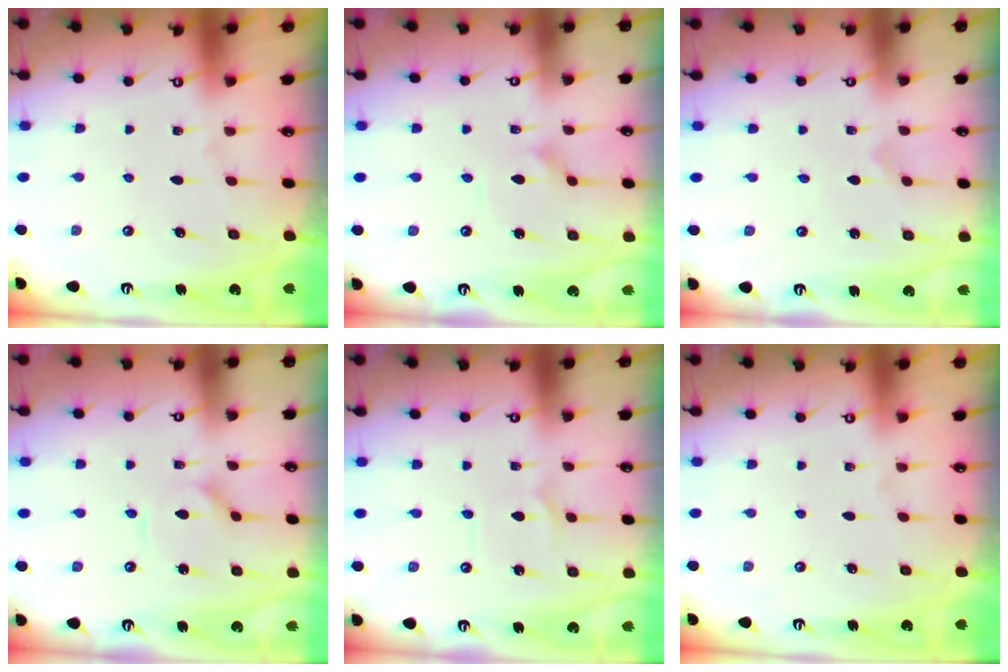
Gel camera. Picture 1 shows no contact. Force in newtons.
{"total": 2.6, "press": 2.6, "slide": 0.2}
{"total": 0.0}
{"total": 3.0, "press": 2.9, "slide": 0.4}
{"total": 2.6, "press": 2.6, "slide": 0.2}
{"total": 0.0}